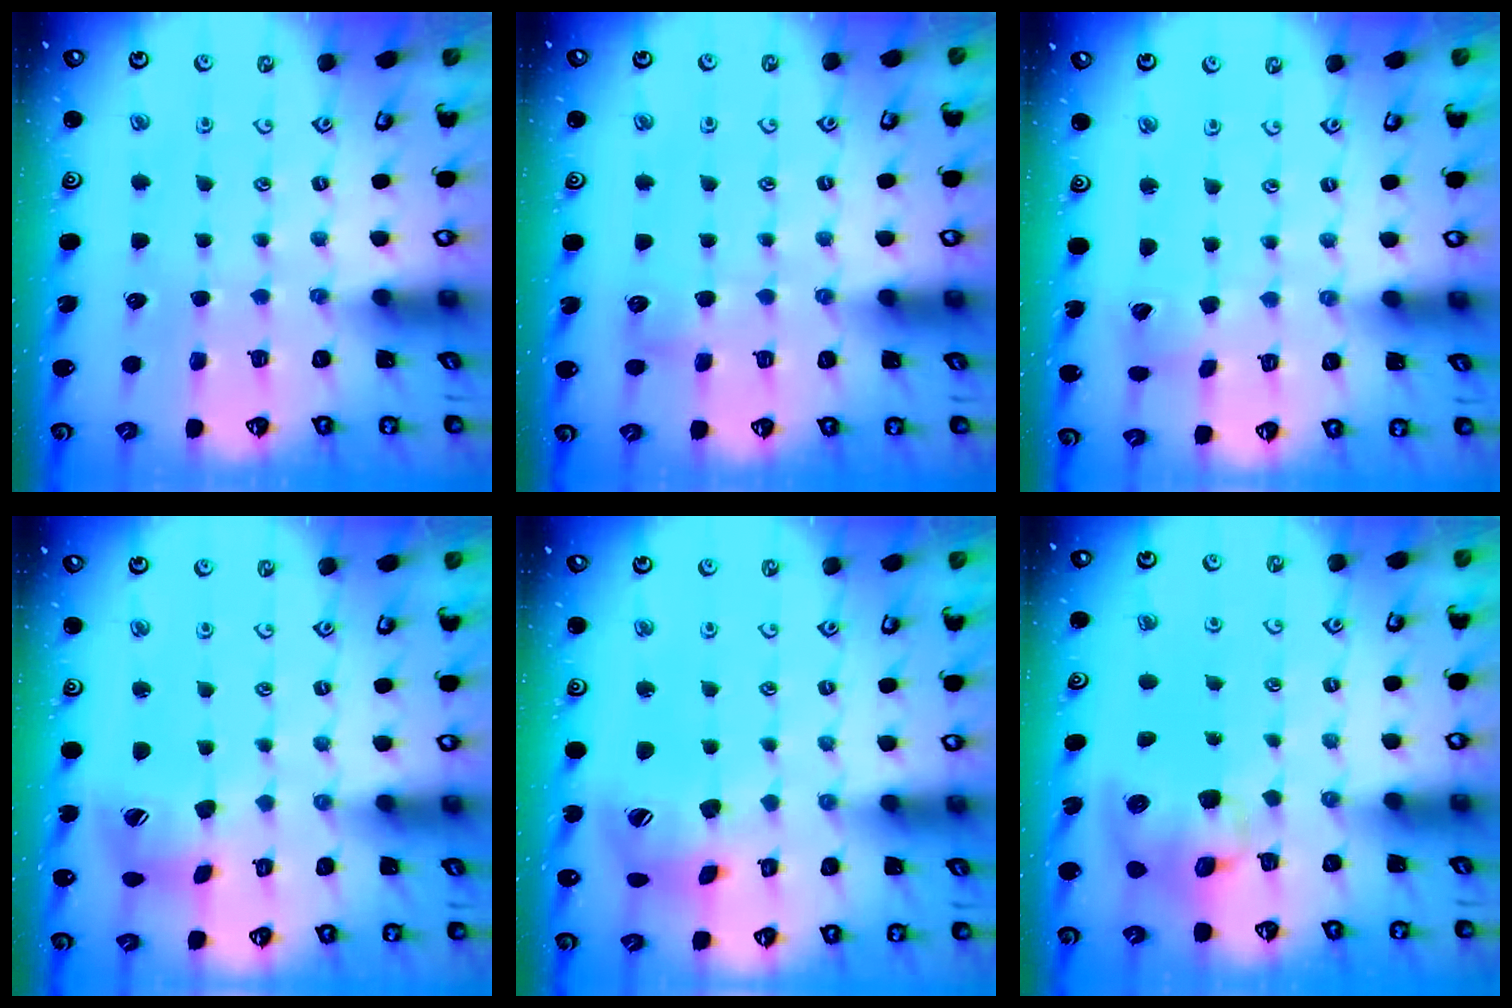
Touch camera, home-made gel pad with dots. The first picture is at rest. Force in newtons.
{"total": 4.5, "press": 4.4, "slide": 0.7}
{"total": 2.6, "press": 2.6, "slide": 0.3}
{"total": 11.8, "press": 11.7, "slide": 1.3}
{"total": 14.8, "press": 14.7, "slide": 2.1}
{"total": 11.4, "press": 11.3, "slide": 1.5}